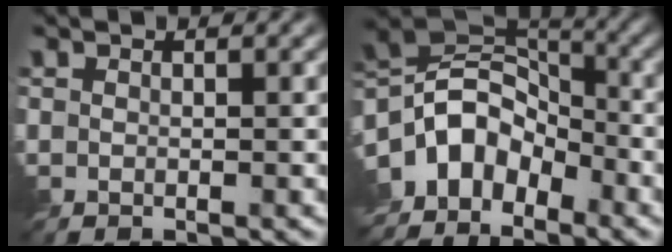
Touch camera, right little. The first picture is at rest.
{"total": 8.1, "force": [-5.2, 4.5, 4.2], "torque": [-0.072, 0.013, -0.114]}